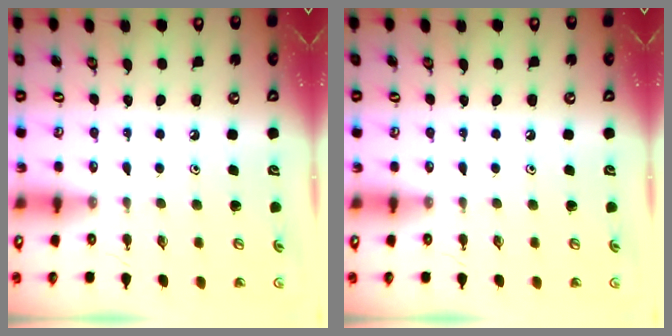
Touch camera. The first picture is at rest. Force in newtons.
{"total": 0.0}